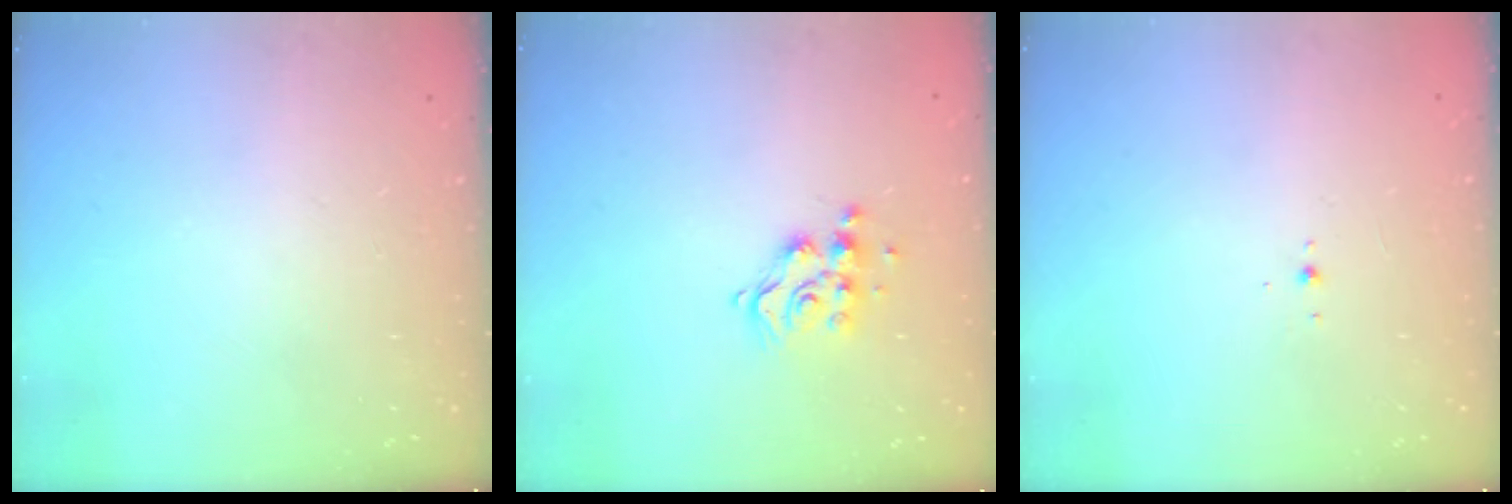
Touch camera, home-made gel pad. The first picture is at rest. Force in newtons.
{"total": 10.7, "press": 10.6, "slide": 0.8}
{"total": 2.8, "press": 2.8, "slide": 0.7}